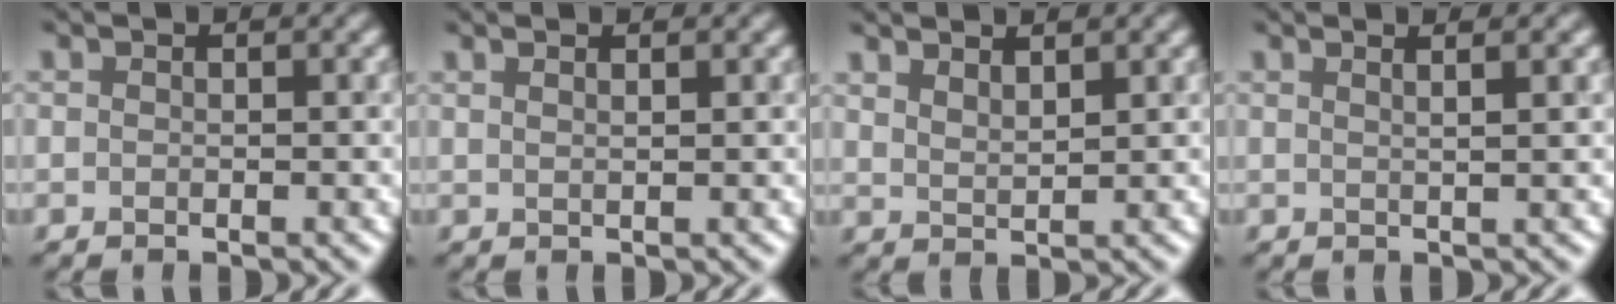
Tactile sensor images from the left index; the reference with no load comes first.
{"total": 1.9, "force": [1.2, 0.8, 1.2], "torque": [0.001, 0.001, -0.003]}
{"total": 2.1, "force": [1.8, 0.5, 1.0], "torque": [-0.014, 0.006, 0.032]}
{"total": 3.3, "force": [1.8, 1.3, 2.5], "torque": [-0.010, 0.016, -0.008]}